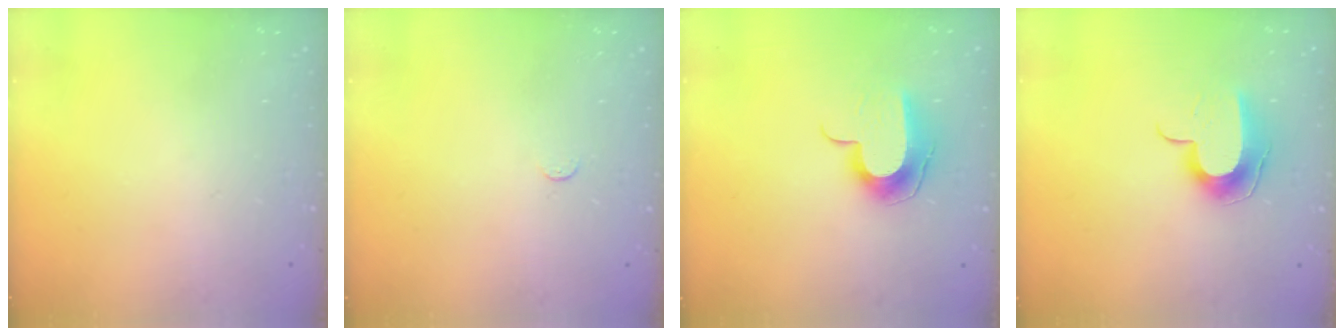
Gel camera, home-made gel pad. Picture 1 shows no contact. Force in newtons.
{"total": 2.7, "press": 2.7, "slide": 0.2}
{"total": 9.8, "press": 9.8, "slide": 0.6}
{"total": 10.5, "press": 10.5, "slide": 1.1}